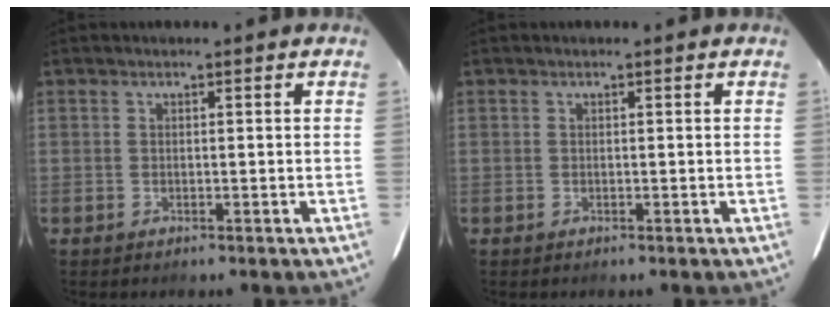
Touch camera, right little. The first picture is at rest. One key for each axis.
{"total": 0.0}